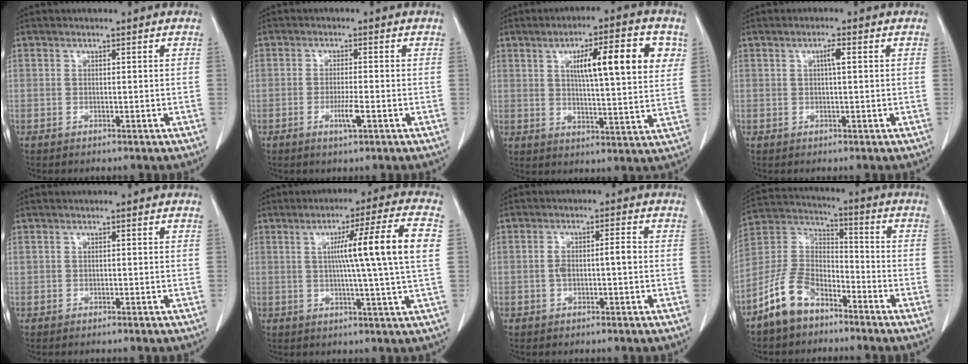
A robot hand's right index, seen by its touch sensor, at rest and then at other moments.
{"total": 3.2, "force": [-1.2, 0.1, 3.0], "torque": [-0.057, -0.005, -0.021]}
{"total": 14.1, "force": [4.9, 2.1, 13.0], "torque": [-0.192, 0.013, 0.071]}
{"total": 2.1, "force": [0.6, 0.2, 2.0], "torque": [-0.035, 0.002, 0.010]}
{"total": 0.0}
{"total": 13.2, "force": [2.1, -2.0, 12.9], "torque": [-0.195, 0.005, 0.030]}
{"total": 4.1, "force": [-0.2, 1.1, 4.0], "torque": [-0.082, 0.014, -0.001]}
{"total": 10.9, "force": [-7.2, 6.0, 5.5], "torque": [-0.128, 0.018, -0.145]}